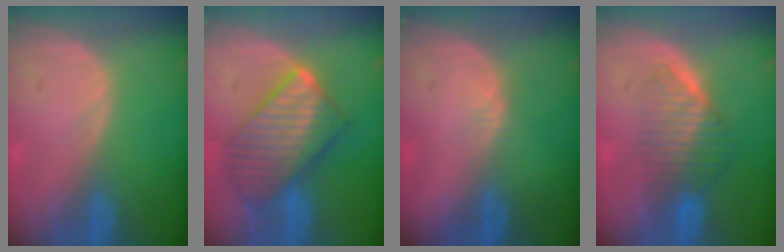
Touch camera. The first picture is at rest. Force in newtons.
{"total": 10.2, "press": 10.2, "slide": 0.8}
{"total": 1.2, "press": 0.9, "slide": 0.8}
{"total": 6.3, "press": 5.7, "slide": 2.8}